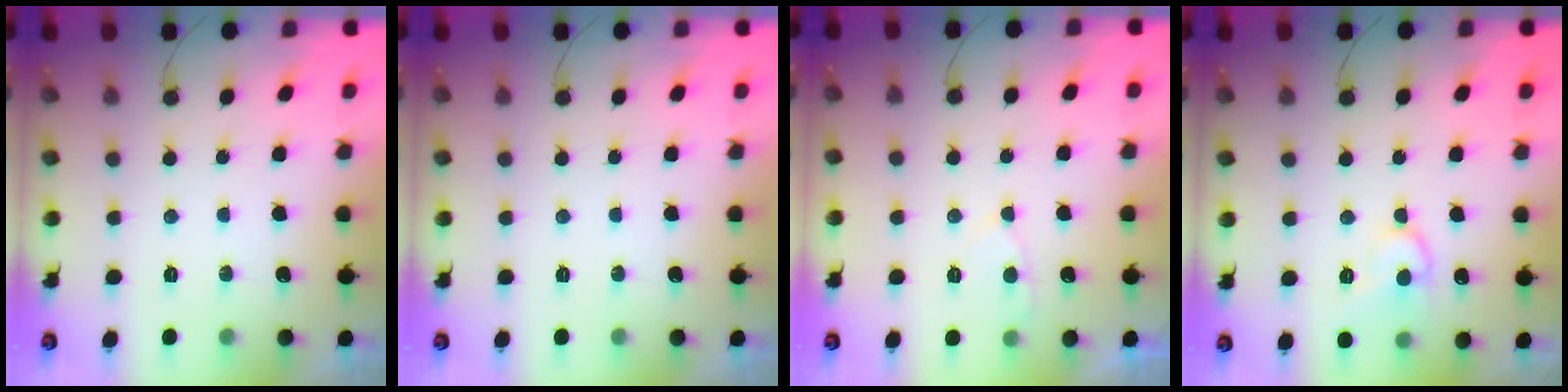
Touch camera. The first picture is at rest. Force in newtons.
{"total": 0.0}
{"total": 3.5, "press": 3.5, "slide": 0.4}
{"total": 9.7, "press": 9.7, "slide": 1.0}